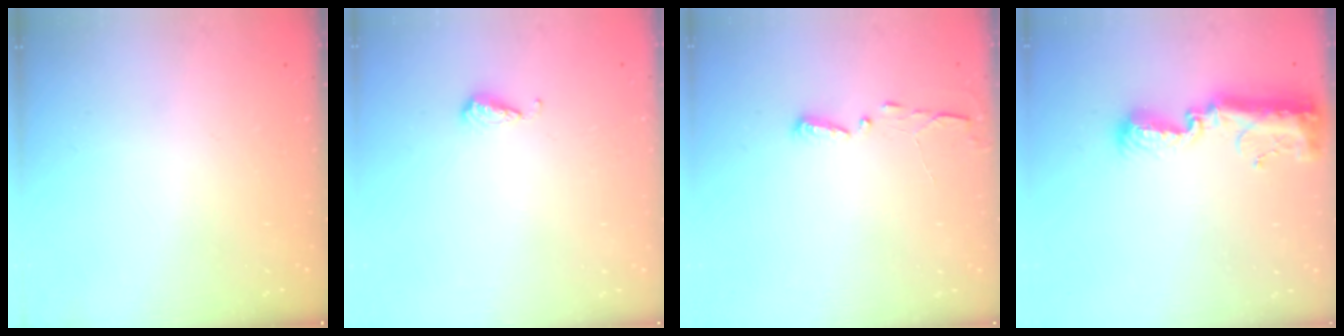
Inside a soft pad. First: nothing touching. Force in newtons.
{"total": 4.9, "press": 4.9, "slide": 0.5}
{"total": 3.1, "press": 3.1, "slide": 0.3}
{"total": 11.5, "press": 11.4, "slide": 0.9}